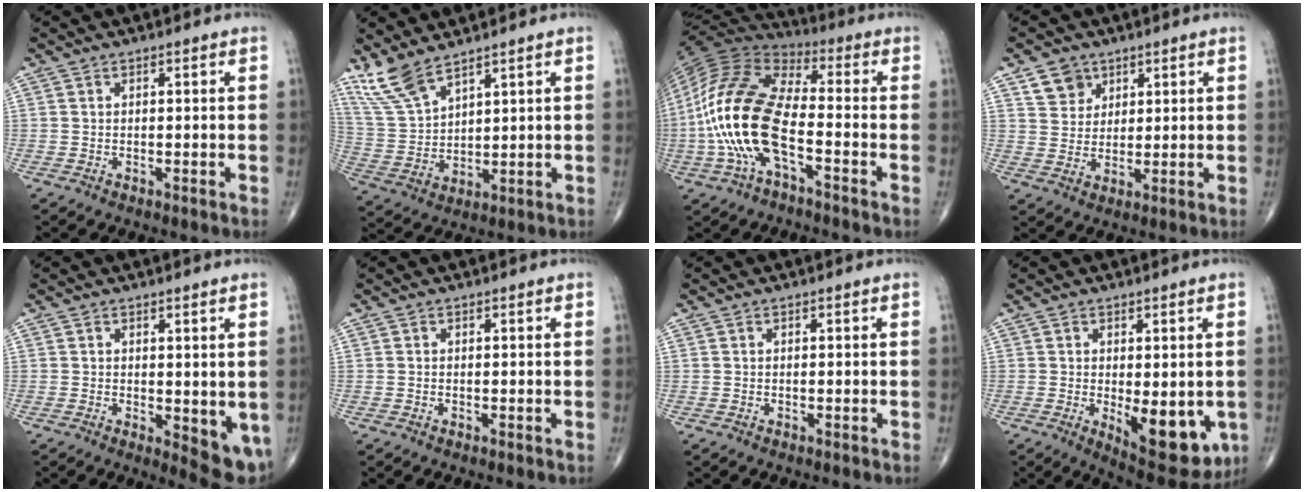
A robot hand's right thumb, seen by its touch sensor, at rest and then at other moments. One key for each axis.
{"total": 8.6, "fx": 6.9, "fy": 2.6, "fz": 4.4, "tx": -0.100, "ty": -0.029, "tz": 0.160}
{"total": 19.1, "fx": -4.7, "fy": 8.3, "fz": 16.6, "tx": -0.353, "ty": 0.031, "tz": -0.093}
{"total": 5.6, "fx": 3.2, "fy": 4.3, "fz": 1.4, "tx": -0.003, "ty": -0.019, "tz": 0.062}
{"total": 6.5, "fx": -0.4, "fy": 2.6, "fz": 6.0, "tx": -0.066, "ty": -0.017, "tz": 0.001}
{"total": 0.0}
{"total": 0.0}
{"total": 12.1, "fx": -2.4, "fy": 5.4, "fz": 10.6, "tx": -0.116, "ty": -0.024, "tz": -0.017}